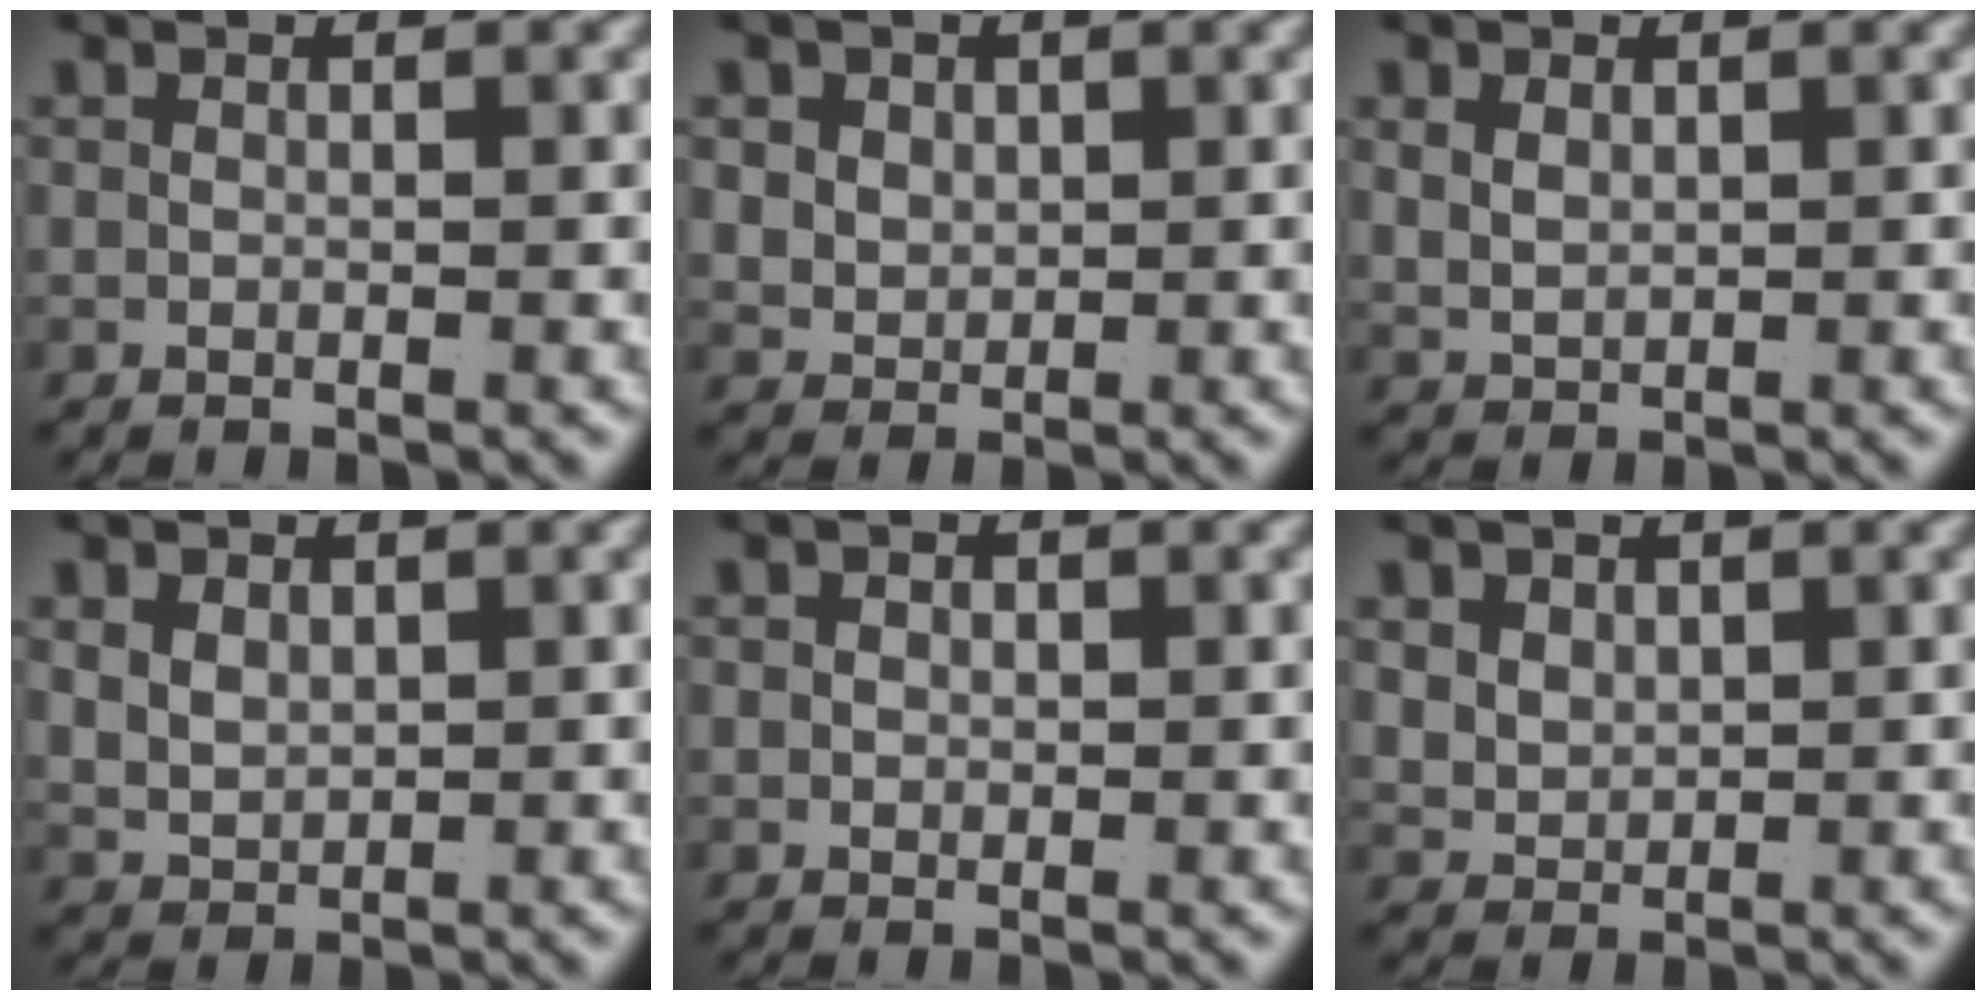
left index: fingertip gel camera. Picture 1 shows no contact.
{"total": 3.4, "force": [0.9, 3.0, 1.4], "torque": [-0.043, -0.017, 0.029]}
{"total": 1.9, "force": [0.8, 1.4, 1.1], "torque": [-0.028, -0.009, 0.029]}
{"total": 2.8, "force": [0.9, 2.3, 1.4], "torque": [-0.043, -0.015, 0.031]}
{"total": 1.0, "force": [0.1, 0.9, 0.4], "torque": [-0.012, -0.006, 0.005]}
{"total": 2.7, "force": [1.0, 2.2, 1.2], "torque": [-0.042, -0.019, 0.037]}